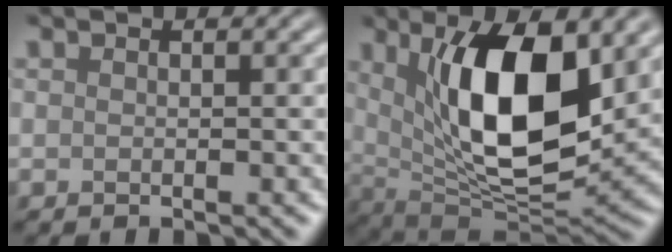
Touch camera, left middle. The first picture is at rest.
{"total": 11.9, "force": [3.4, 4.8, 10.4], "torque": [-0.160, -0.013, 0.058]}